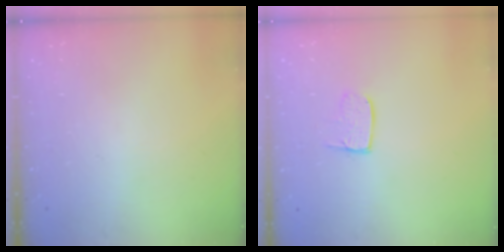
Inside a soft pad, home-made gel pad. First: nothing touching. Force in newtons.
{"total": 6.7, "press": 6.7, "slide": 0.5}